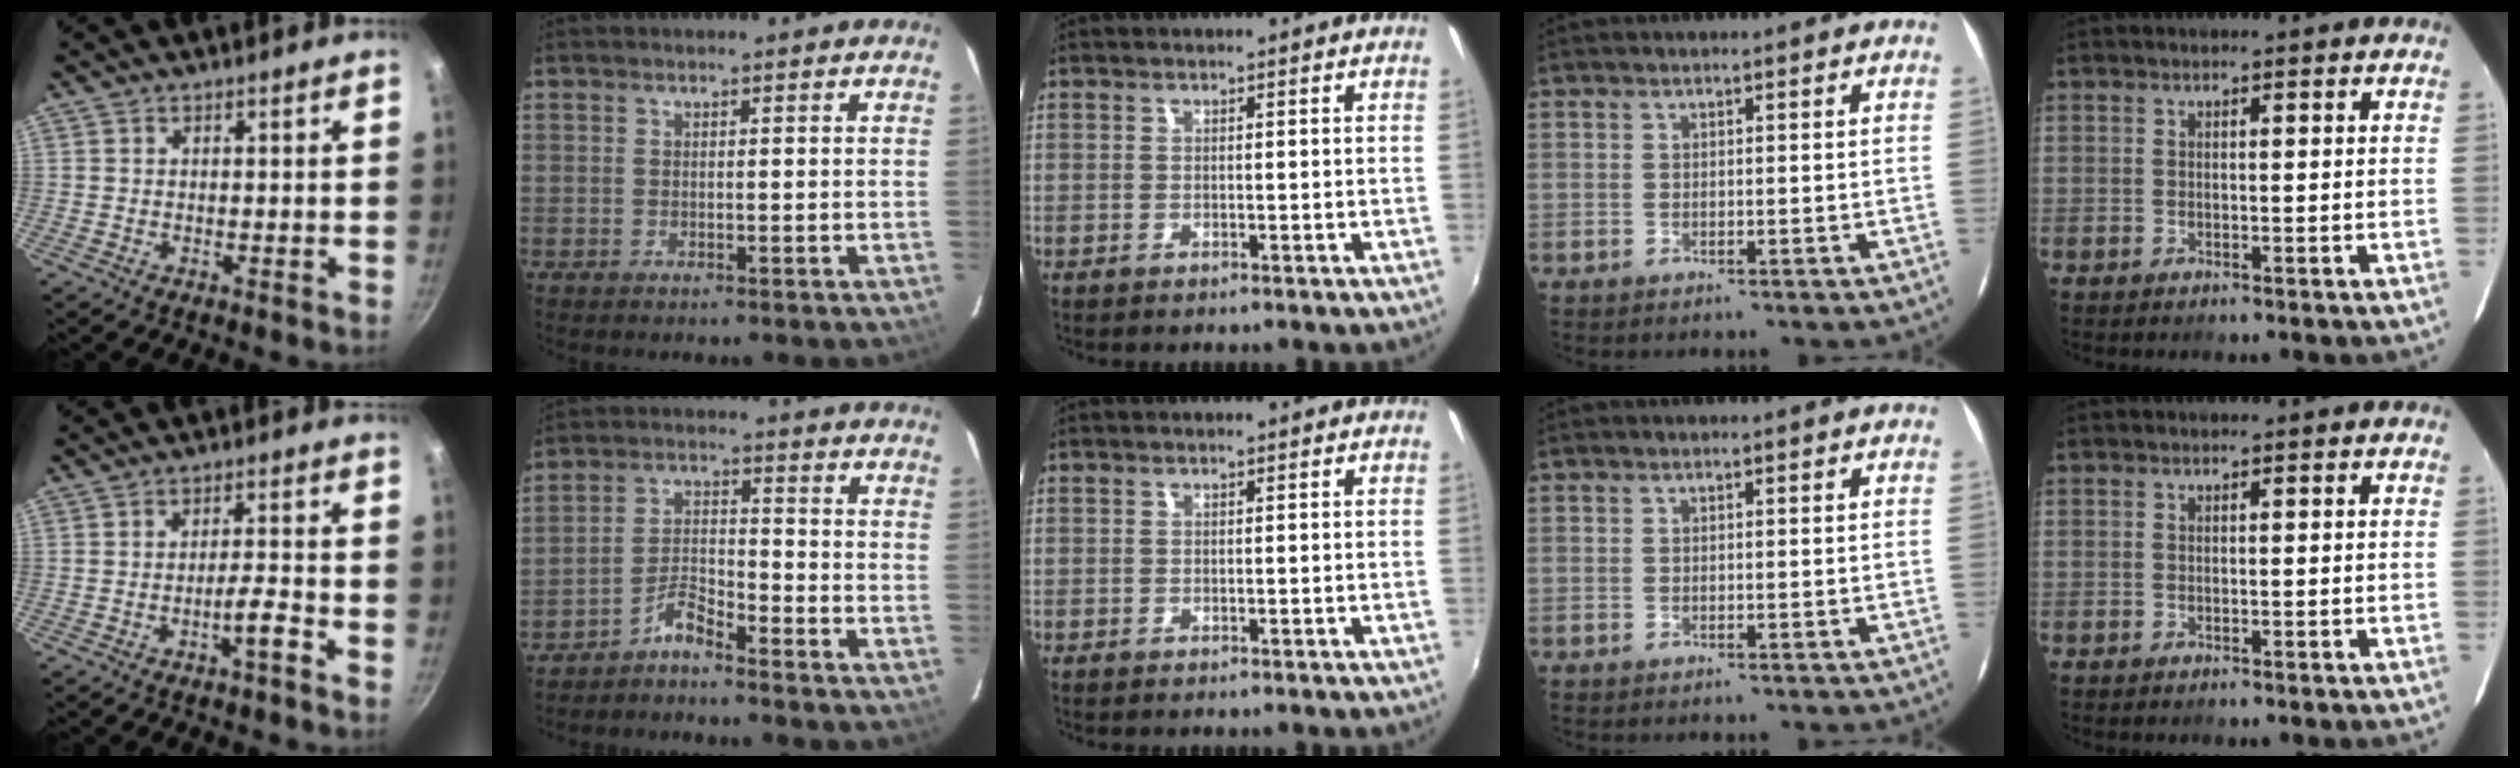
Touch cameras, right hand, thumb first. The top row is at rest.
{"thumb": {"total": 4.5, "force": [-2.6, 0.1, 3.7], "torque": [-0.069, 0.022, -0.044]}, "index": {"total": 4.6, "force": [-4.1, 0.8, 1.8], "torque": [-0.045, 0.019, -0.080]}}